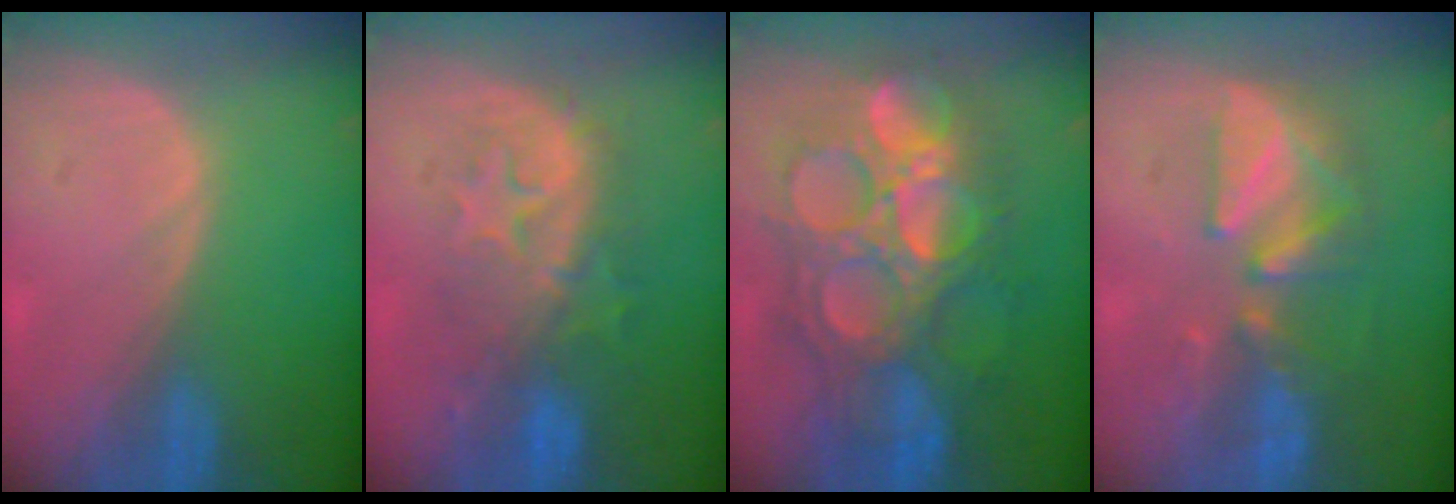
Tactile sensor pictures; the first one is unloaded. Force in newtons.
{"total": 8.8, "press": 8.6, "slide": 1.8}
{"total": 13.6, "press": 13.5, "slide": 1.4}
{"total": 7.6, "press": 7.5, "slide": 1.4}